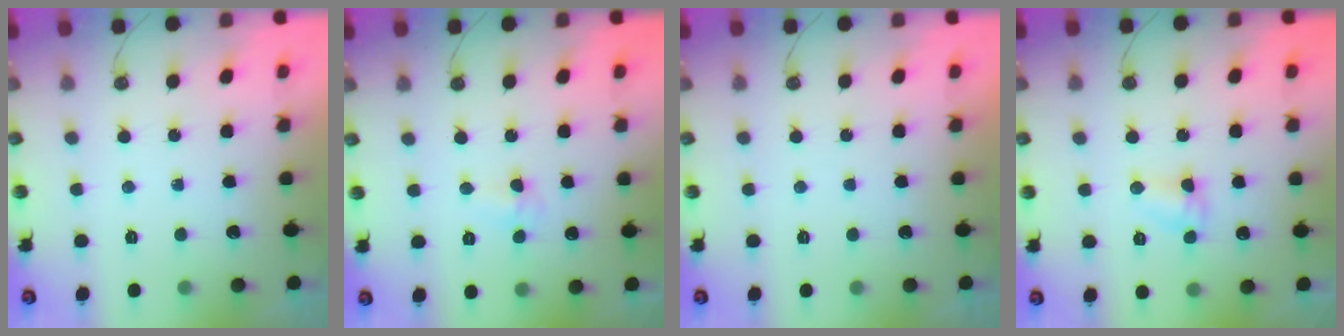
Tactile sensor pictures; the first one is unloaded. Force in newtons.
{"total": 4.0, "press": 2.2, "slide": 3.4}
{"total": 0.0}
{"total": 4.1, "press": 4.1, "slide": 0.5}